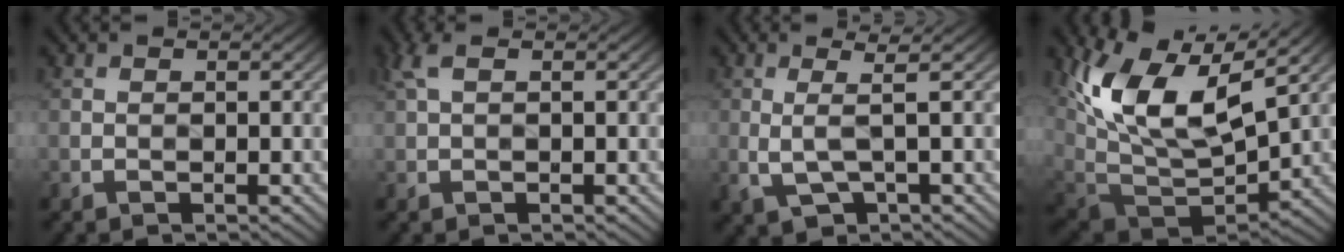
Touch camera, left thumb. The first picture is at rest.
{"total": 2.2, "force": [0.9, 0.7, 1.8], "torque": [-0.046, 0.009, 0.017]}
{"total": 3.6, "force": [0.5, 0.7, 3.5], "torque": [-0.075, 0.003, 0.010]}
{"total": 15.7, "force": [7.1, 7.8, 11.6], "torque": [-0.256, 0.013, 0.142]}